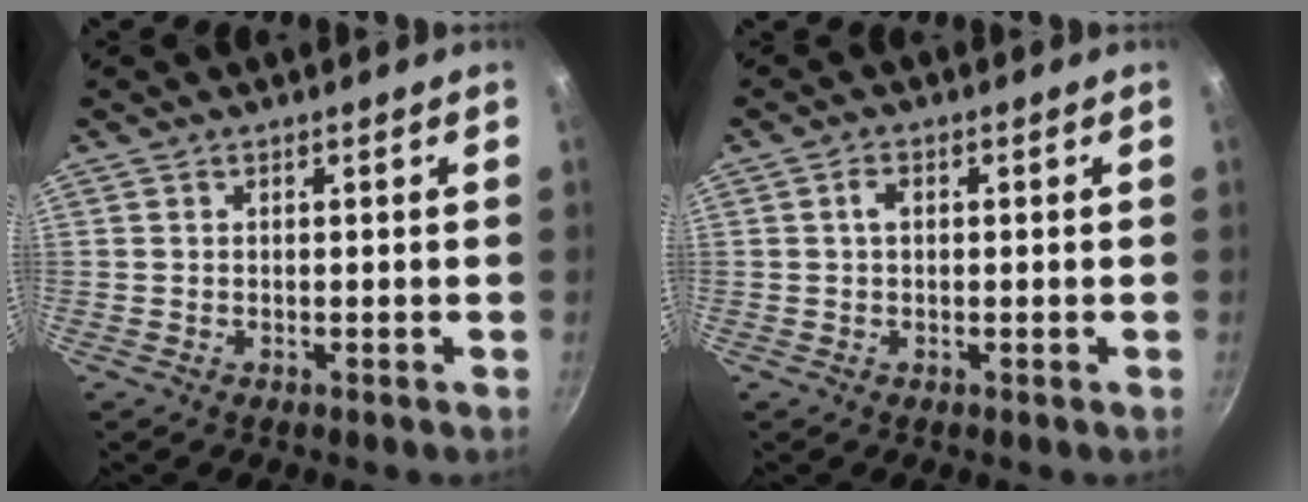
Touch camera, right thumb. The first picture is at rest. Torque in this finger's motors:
{"motor_torque": [0.12, 0.28, 0.12, -0.23, 0.06]}